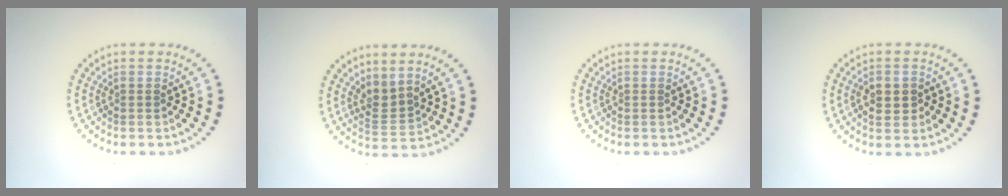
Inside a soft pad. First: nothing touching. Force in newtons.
{"total": 2.3, "press": 1.5, "slide": 1.7}
{"total": 0.0}
{"total": 2.5, "press": 2.5, "slide": 0.2}